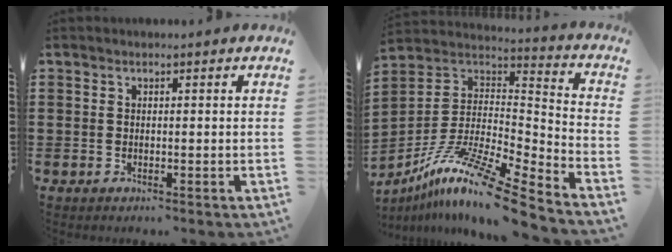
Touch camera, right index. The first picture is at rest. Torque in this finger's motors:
{"motor_torque": [-0.65, 0.72, 0.02, 0.00]}